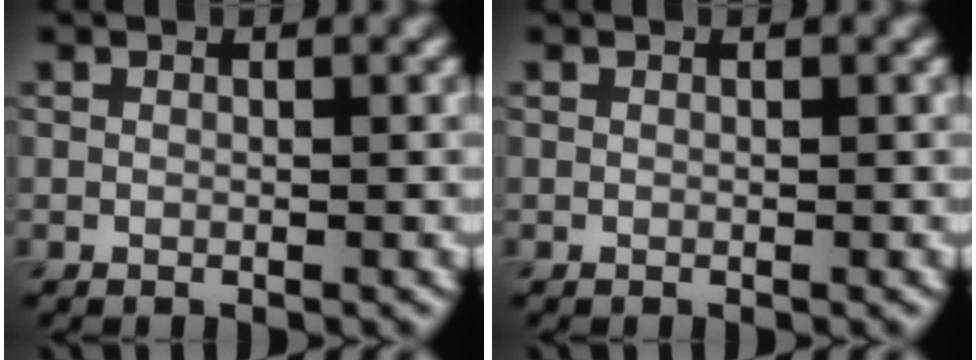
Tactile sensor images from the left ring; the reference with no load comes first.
{"total": 0.0}